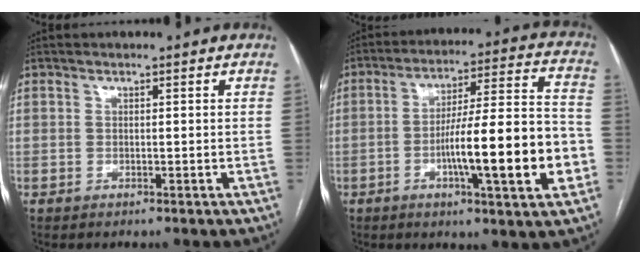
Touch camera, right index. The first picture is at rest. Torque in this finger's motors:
{"motor_torque": [1.51, -0.63, 1.05, 0.21]}